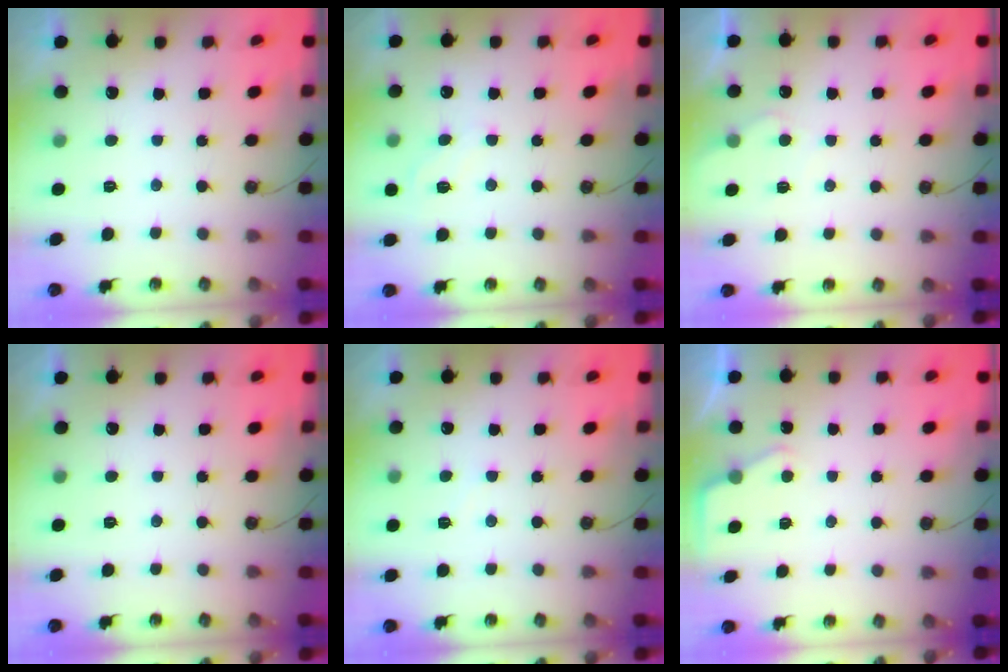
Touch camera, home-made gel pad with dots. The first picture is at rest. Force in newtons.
{"total": 3.6, "press": 3.5, "slide": 0.4}
{"total": 4.4, "press": 4.4, "slide": 0.6}
{"total": 0.0}
{"total": 2.0, "press": 2.0, "slide": 0.4}
{"total": 2.6, "press": 2.6, "slide": 0.4}